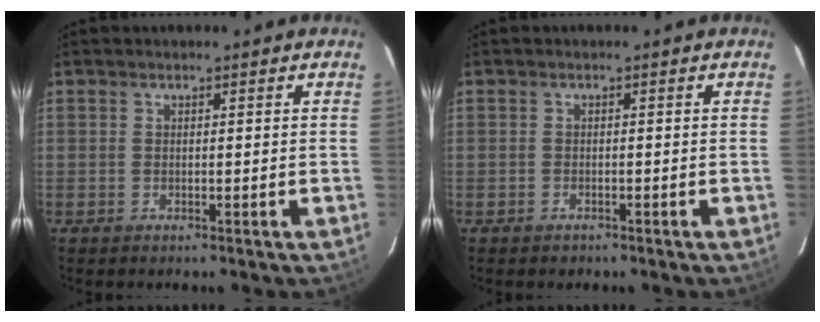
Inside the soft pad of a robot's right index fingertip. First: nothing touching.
{"total": 1.2, "force": [-0.8, 0.8, 0.1], "torque": [-0.002, 0.003, -0.010]}